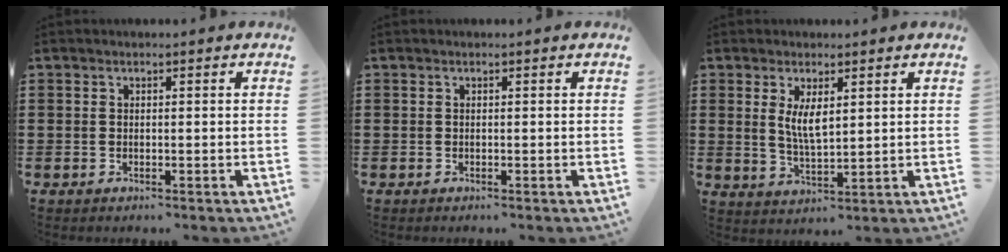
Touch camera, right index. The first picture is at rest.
{"total": 0.0}
{"total": 4.4, "force": [1.3, 1.6, 3.9], "torque": [-0.080, 0.002, 0.024]}